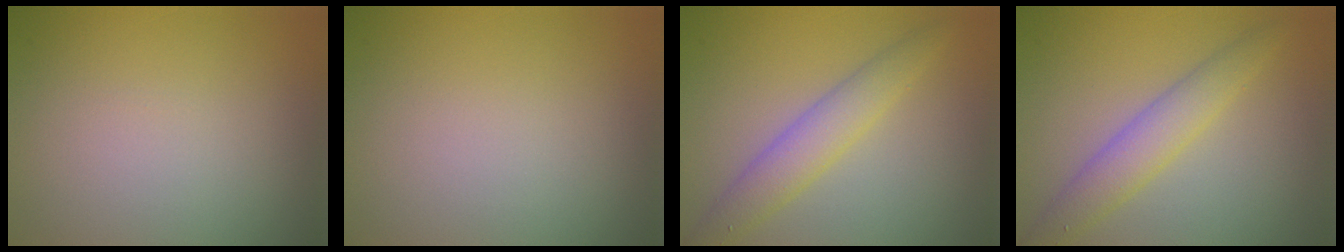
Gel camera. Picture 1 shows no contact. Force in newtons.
{"total": 0.0}
{"total": 3.3, "press": 3.3, "slide": 0.0}
{"total": 3.3, "press": 3.3, "slide": 0.0}